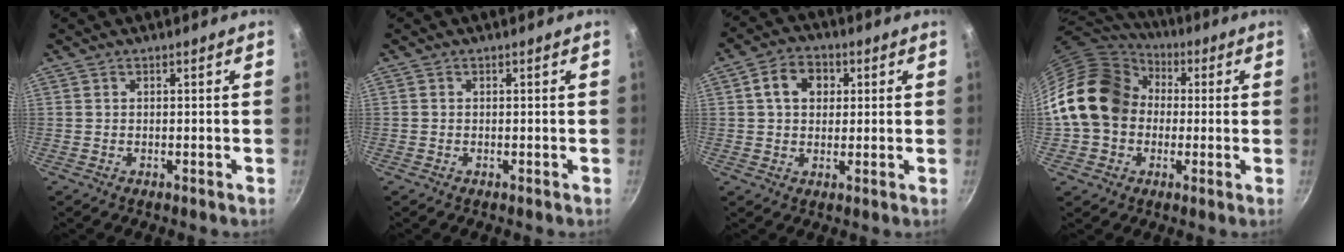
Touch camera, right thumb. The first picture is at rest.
{"total": 0.0}
{"total": 7.4, "force": [2.0, 5.7, 4.3], "torque": [-0.051, 0.008, 0.024]}
{"total": 19.2, "force": [1.1, 15.8, 11.0], "torque": [-0.183, 0.050, 0.015]}